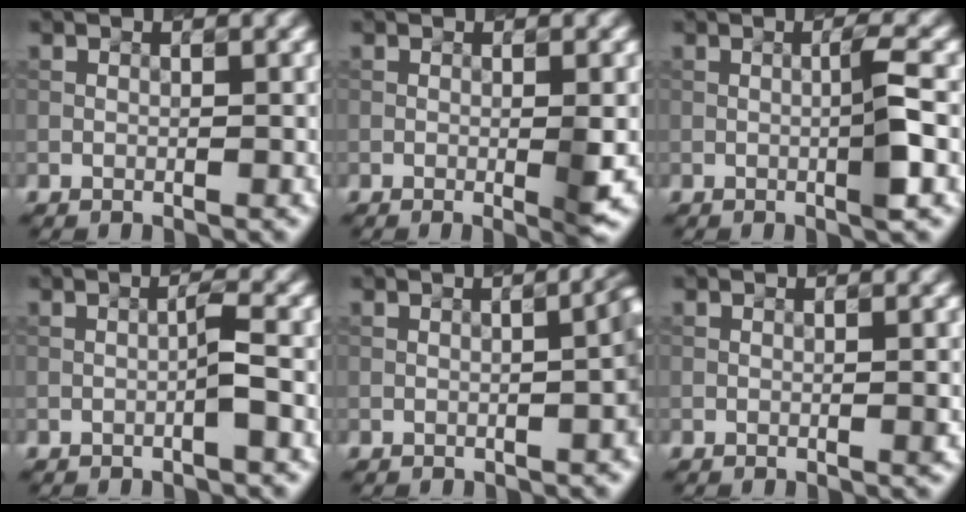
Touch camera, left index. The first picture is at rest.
{"total": 2.4, "force": [-0.4, 0.4, 2.3], "torque": [-0.036, -0.003, -0.007]}
{"total": 2.9, "force": [-0.3, 0.1, 2.8], "torque": [-0.046, 0.004, -0.011]}
{"total": 1.6, "force": [-0.4, 0.0, 1.6], "torque": [-0.026, 0.011, -0.013]}
{"total": 3.9, "force": [-0.2, 1.0, 3.7], "torque": [-0.036, 0.014, -0.001]}
{"total": 0.8, "force": [-0.2, 0.1, 0.8], "torque": [-0.010, 0.001, -0.003]}